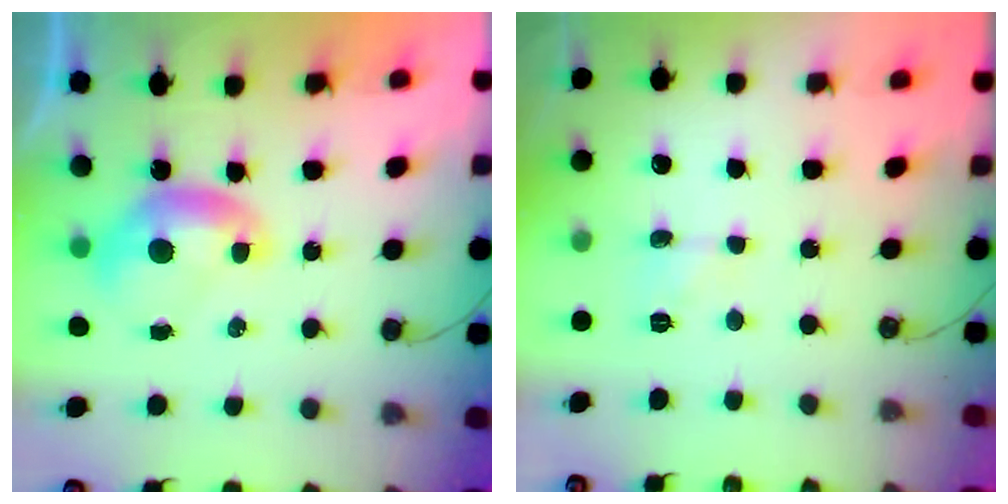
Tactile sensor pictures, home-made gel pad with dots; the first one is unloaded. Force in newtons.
{"total": 1.4, "press": 1.3, "slide": 0.3}